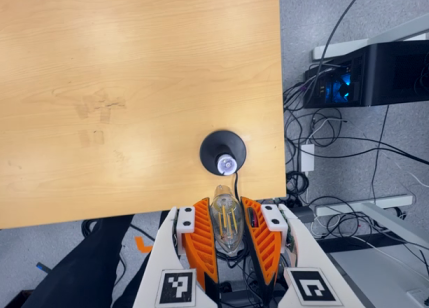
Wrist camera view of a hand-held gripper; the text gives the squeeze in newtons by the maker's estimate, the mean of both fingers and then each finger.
{"total": 9.2, "left": 8.2, "right": 10.2}